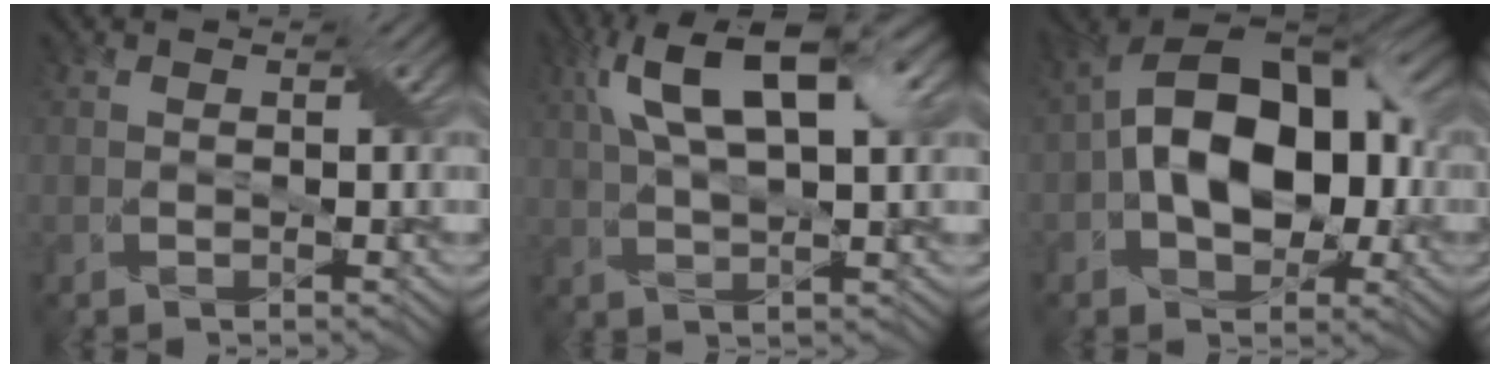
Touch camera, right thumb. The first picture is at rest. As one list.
[{"total": 12.0, "force": [5.2, 3.8, 10.1], "torque": [-0.193, 0.017, 0.083]}, {"total": 15.1, "force": [0.0, 9.2, 11.9], "torque": [-0.184, 0.025, -0.015]}]